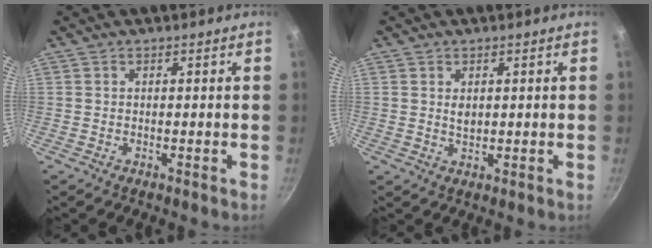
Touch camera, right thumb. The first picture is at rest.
{"total": 2.1, "force": [0.6, 1.3, 1.5], "torque": [-0.025, -0.001, 0.014]}